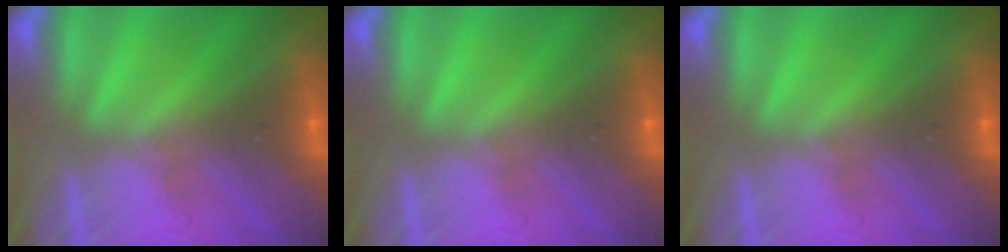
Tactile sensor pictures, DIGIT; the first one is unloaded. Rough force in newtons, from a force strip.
{"total": 0.0}
{"total": 0.0}